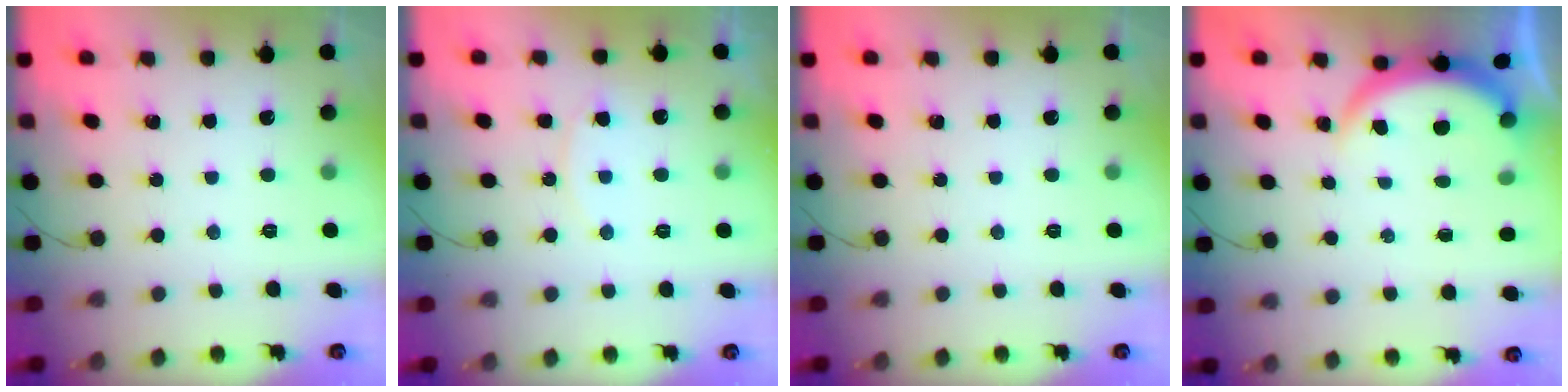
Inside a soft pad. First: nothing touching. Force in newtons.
{"total": 5.8, "press": 5.8, "slide": 0.6}
{"total": 0.0}
{"total": 4.0, "press": 4.0, "slide": 0.2}